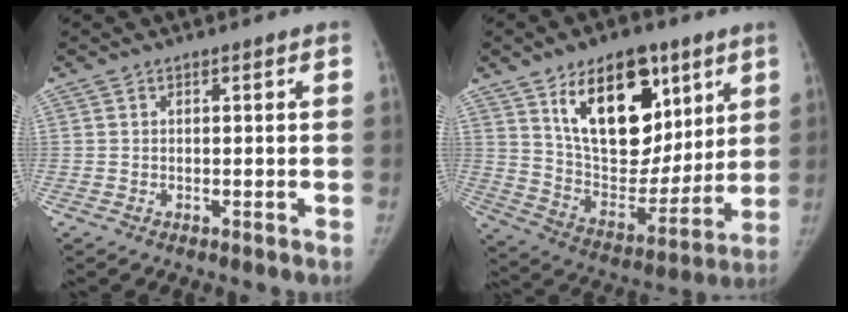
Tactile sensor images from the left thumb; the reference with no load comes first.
{"total": 22.2, "force": [10.8, 12.9, 14.5], "torque": [-0.163, -0.053, 0.186]}